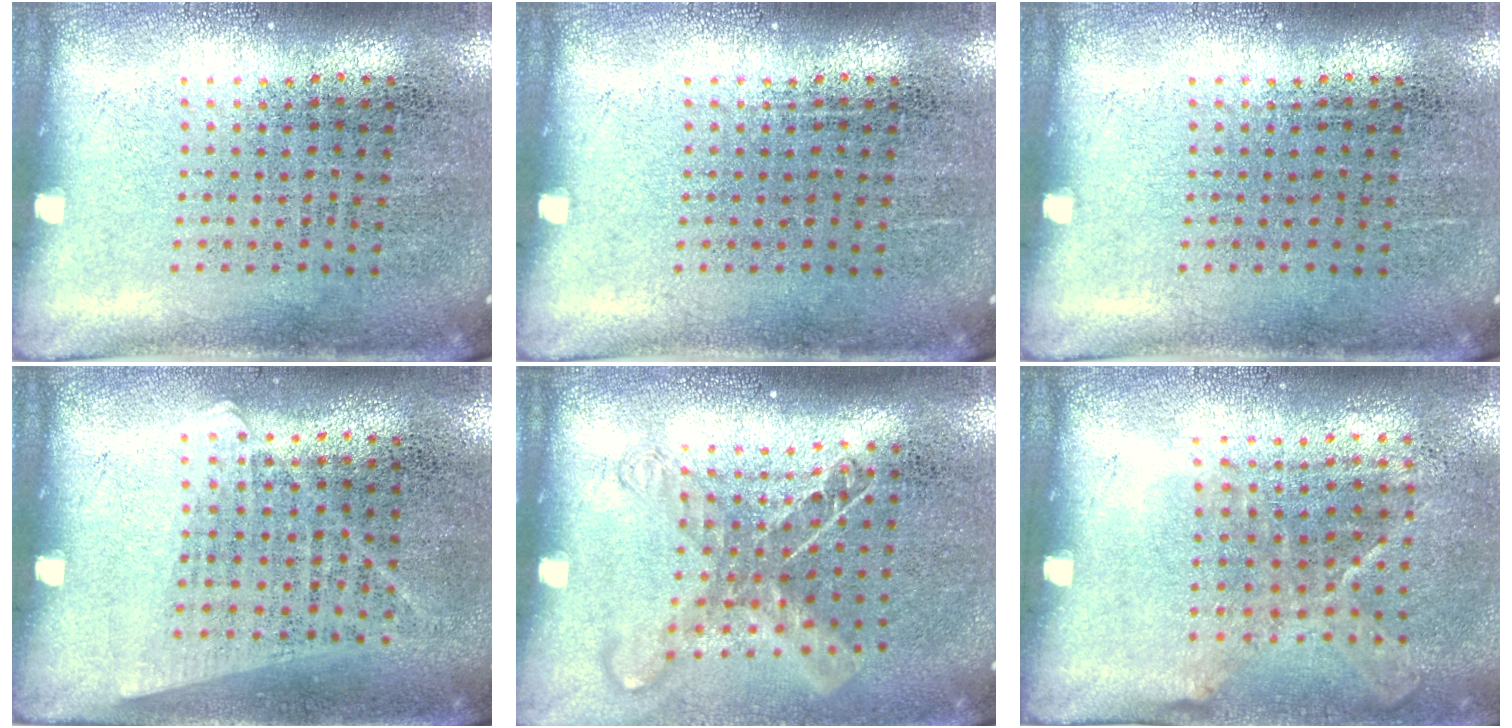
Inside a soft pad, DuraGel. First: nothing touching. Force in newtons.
{"total": 0.0}
{"total": 0.0}
{"total": 1.2, "press": 1.0, "slide": 0.5}
{"total": 1.6, "press": 1.3, "slide": 1.0}
{"total": 1.3, "press": 1.0, "slide": 0.8}